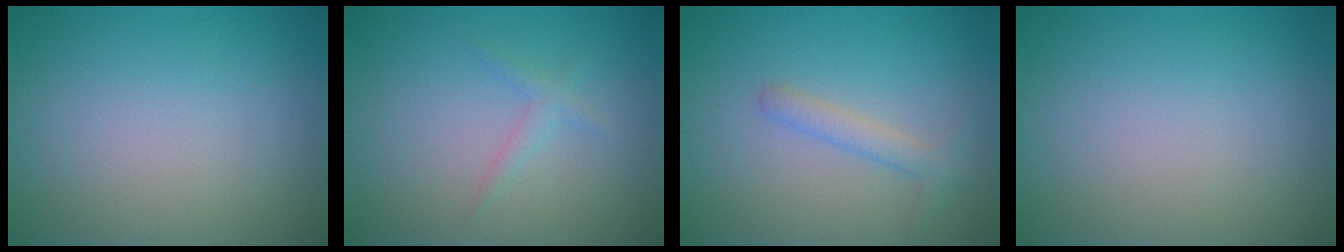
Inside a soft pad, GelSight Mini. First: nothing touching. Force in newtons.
{"total": 1.1, "press": 1.1, "slide": 0.0}
{"total": 1.8, "press": 1.8, "slide": 0.0}
{"total": 0.0}